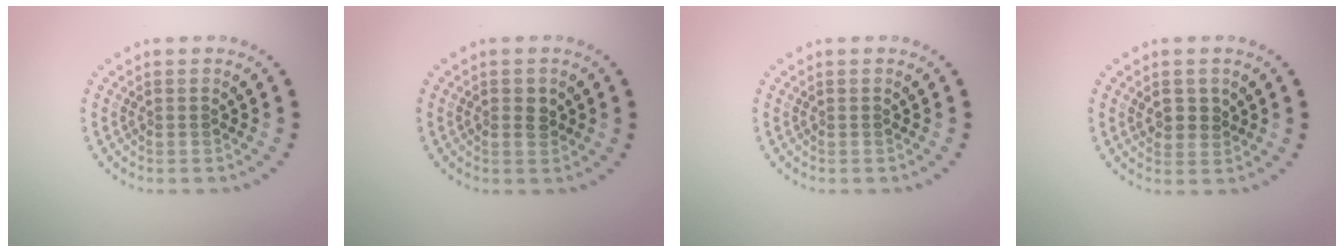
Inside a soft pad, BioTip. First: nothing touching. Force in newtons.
{"total": 1.4, "press": 1.4, "slide": 0.1}
{"total": 0.0}
{"total": 1.6, "press": 1.4, "slide": 0.8}